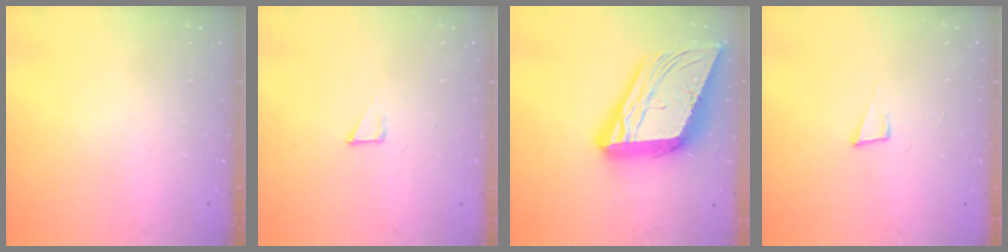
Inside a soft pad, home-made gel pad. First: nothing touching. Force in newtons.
{"total": 2.7, "press": 2.7, "slide": 0.3}
{"total": 27.2, "press": 26.9, "slide": 4.5}
{"total": 5.7, "press": 4.5, "slide": 3.4}